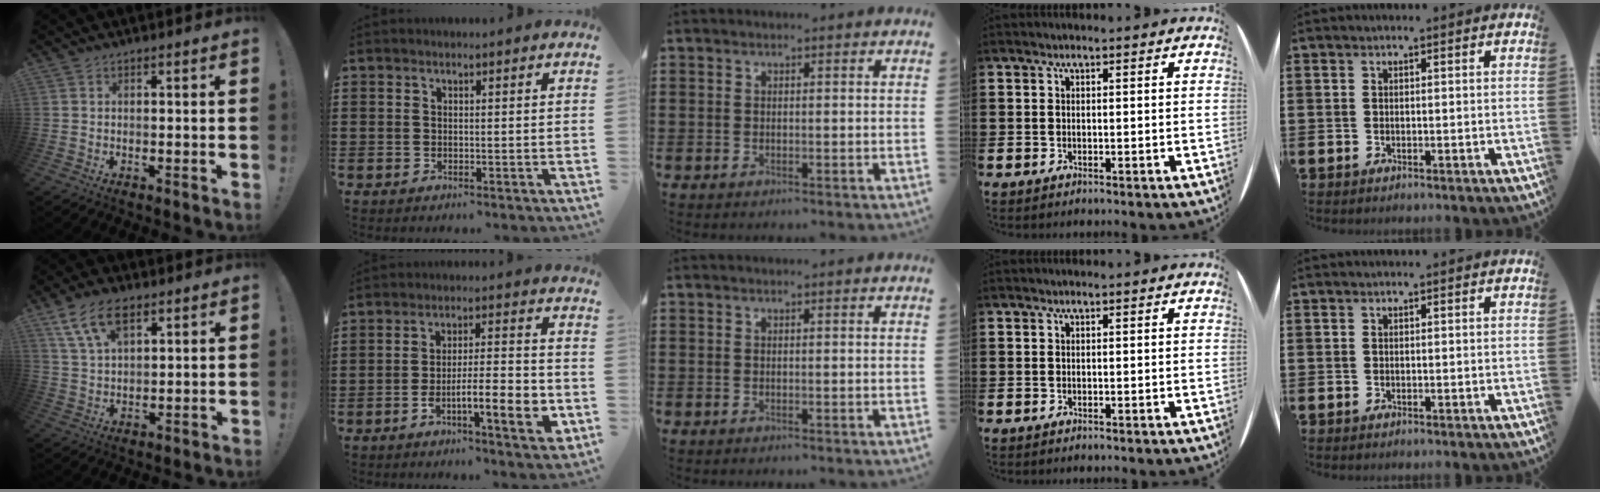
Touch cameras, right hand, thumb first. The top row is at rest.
{"thumb": {"total": 10.7, "force": [6.0, 5.5, 6.9], "torque": [-0.128, -0.006, 0.115]}, "index": {"total": 8.9, "force": [-3.9, 1.9, 7.7], "torque": [-0.116, 0.002, -0.068]}}